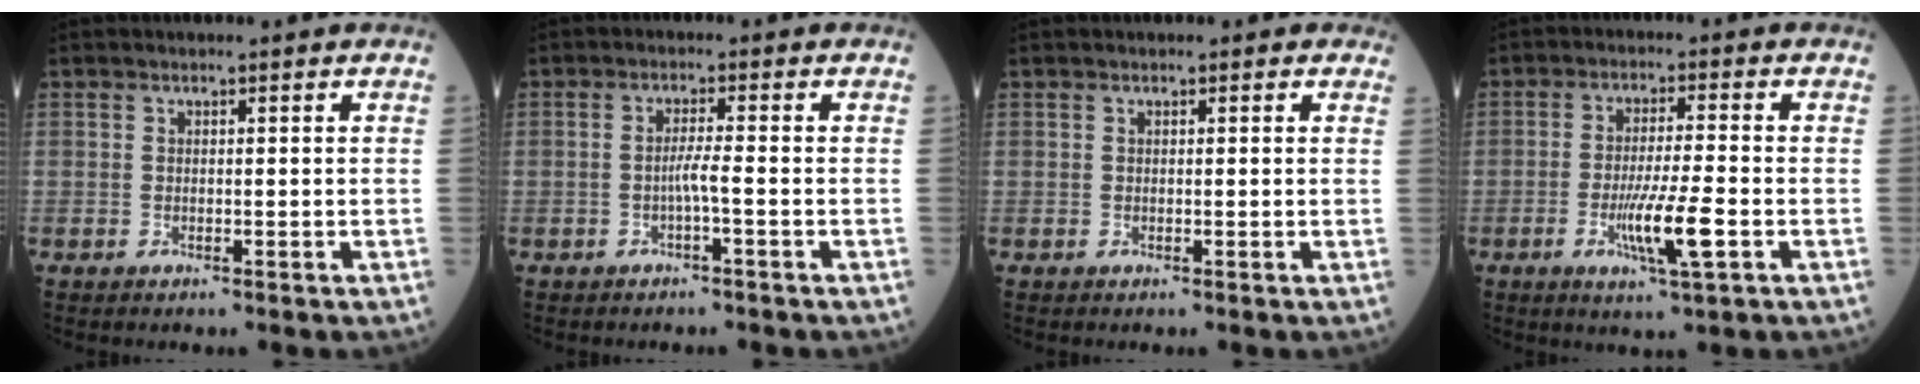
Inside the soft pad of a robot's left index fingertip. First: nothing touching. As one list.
[{"total": 2.2, "force": [-0.8, -0.3, 2.0], "torque": [-0.036, 0.002, -0.017]}, {"total": 0.0}, {"total": 7.6, "force": [-2.6, 0.1, 7.1], "torque": [-0.135, -0.015, -0.046]}]